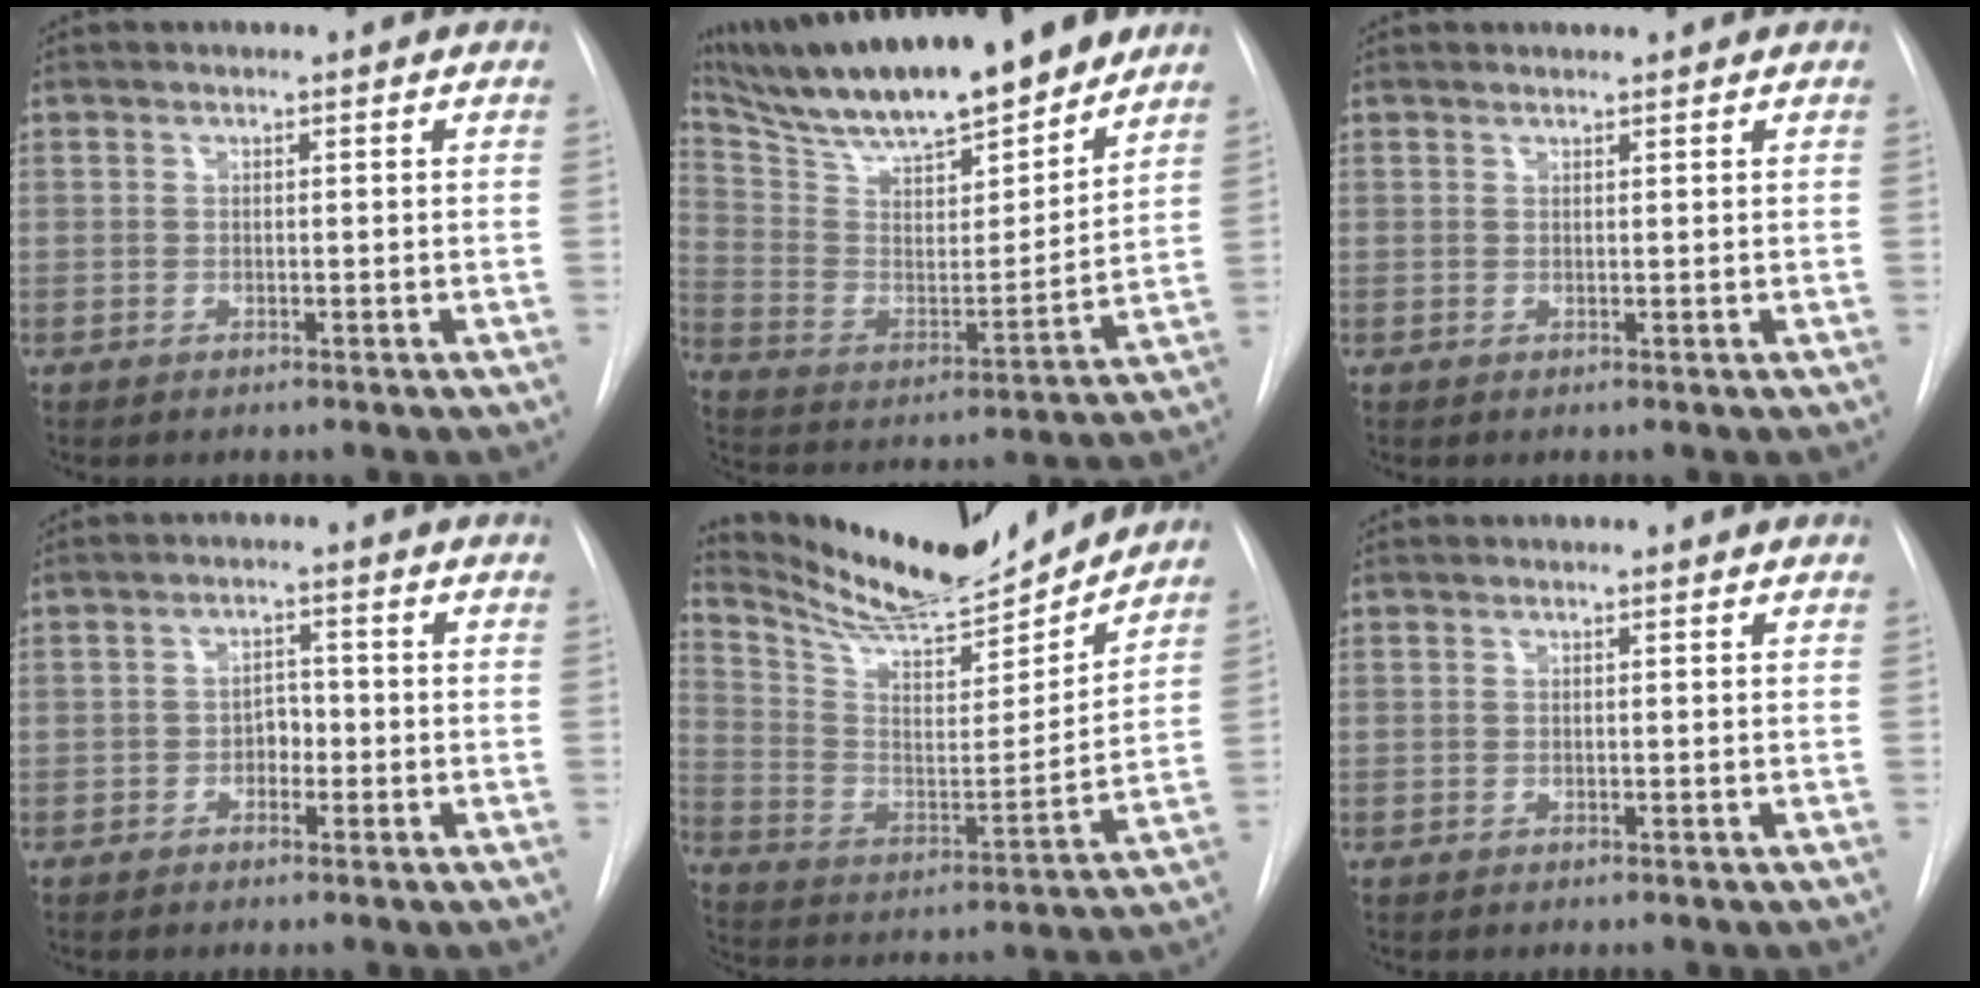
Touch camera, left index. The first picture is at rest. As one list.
[{"total": 23.5, "force": [19.9, 3.8, 11.9], "torque": [-0.216, -0.004, 0.324]}, {"total": 0.9, "force": [0.9, 0.1, 0.0], "torque": [-0.009, 0.007, 0.018]}, {"total": 2.5, "force": [-0.9, 1.7, 1.6], "torque": [-0.018, 0.008, -0.017]}, {"total": 17.9, "force": [16.9, 1.6, 5.7], "torque": [-0.115, -0.021, 0.275]}, {"total": 0.0}]